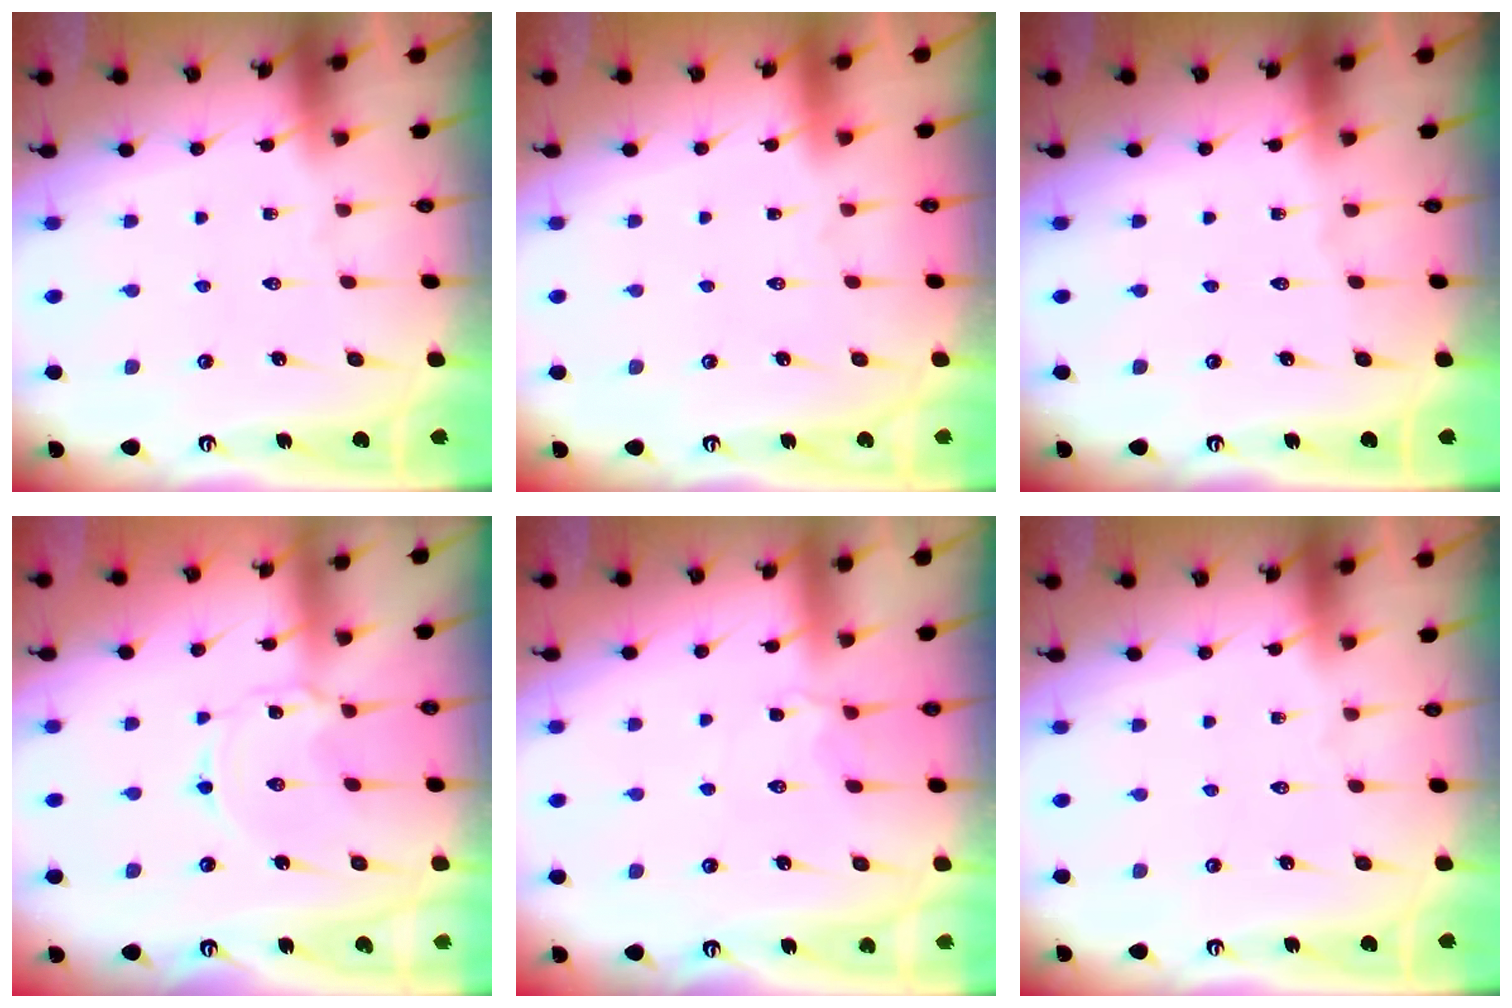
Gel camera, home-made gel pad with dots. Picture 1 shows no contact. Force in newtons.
{"total": 1.6, "press": 1.6, "slide": 0.1}
{"total": 0.0}
{"total": 1.6, "press": 1.5, "slide": 0.2}
{"total": 3.1, "press": 3.0, "slide": 0.7}
{"total": 0.0}